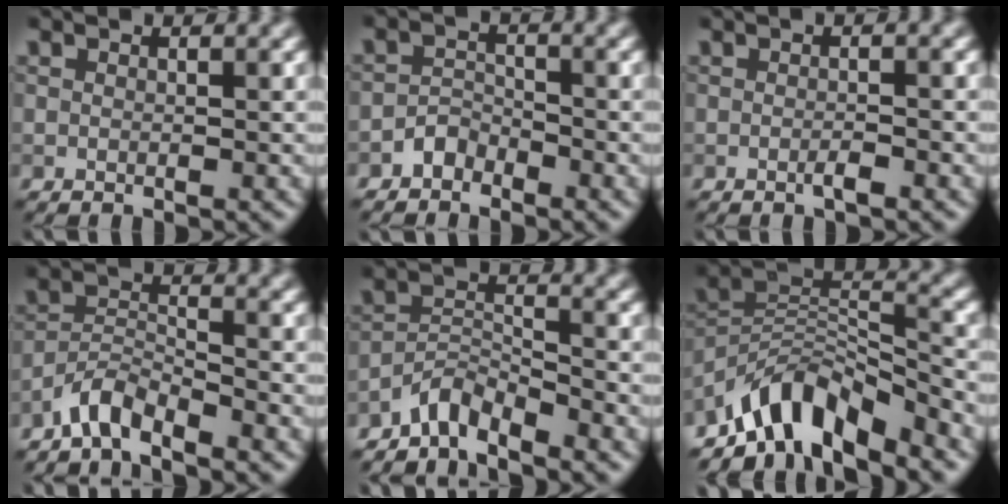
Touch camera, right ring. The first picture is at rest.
{"total": 1.7, "force": [-1.4, 0.9, 0.3], "torque": [-0.004, 0.012, -0.028]}
{"total": 1.3, "force": [-0.6, 0.1, 1.1], "torque": [-0.020, 0.001, -0.013]}
{"total": 3.3, "force": [-2.9, 0.7, 1.3], "torque": [-0.026, 0.009, -0.067]}
{"total": 3.3, "force": [-3.1, 0.7, 1.1], "torque": [-0.020, 0.009, -0.069]}
{"total": 8.2, "force": [-6.4, 2.8, 4.2], "torque": [-0.060, -0.001, -0.128]}